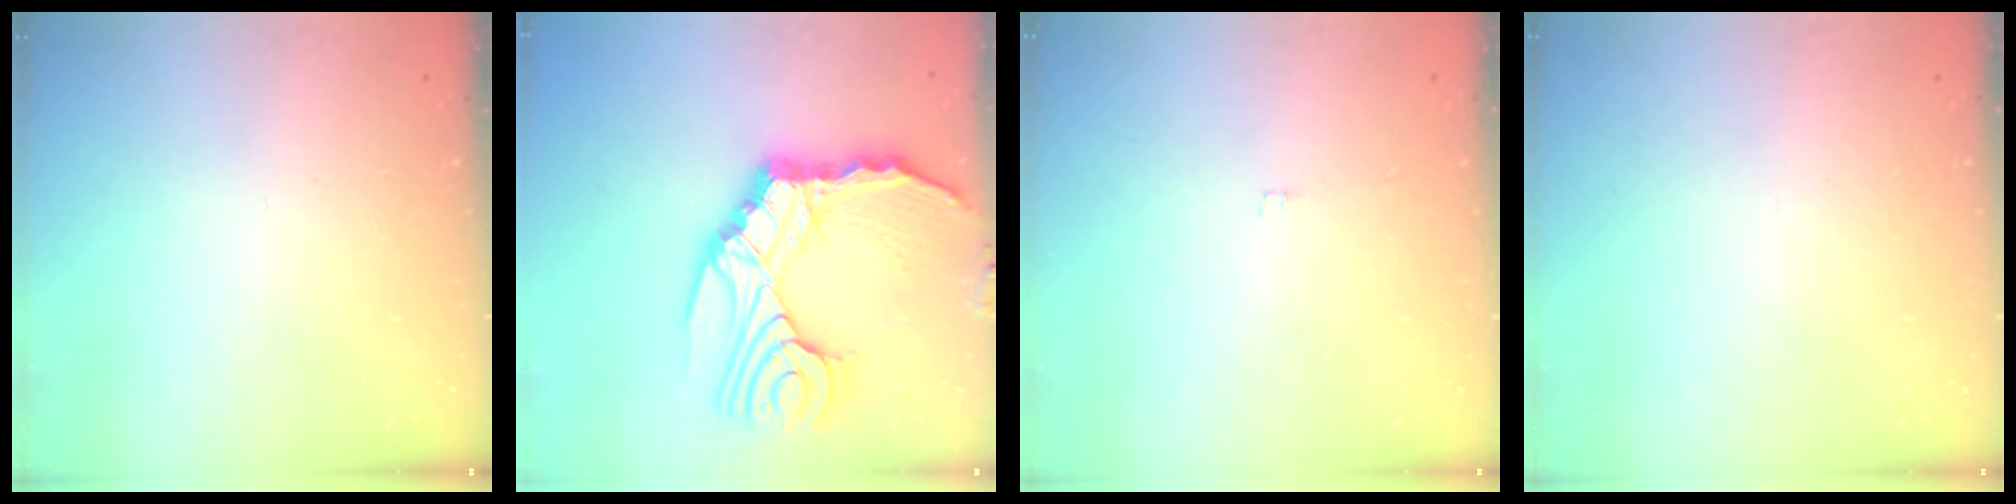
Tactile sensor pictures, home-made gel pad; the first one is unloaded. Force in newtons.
{"total": 24.6, "press": 24.4, "slide": 3.6}
{"total": 1.3, "press": 1.3, "slide": 0.2}
{"total": 1.5, "press": 1.4, "slide": 0.2}